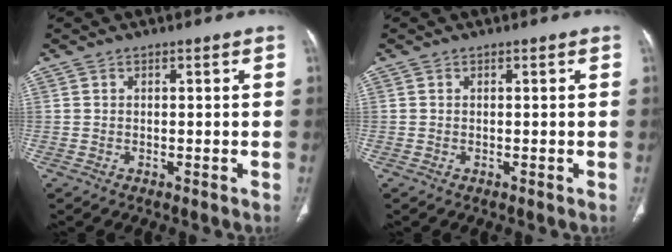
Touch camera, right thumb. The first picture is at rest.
{"total": 0.0}